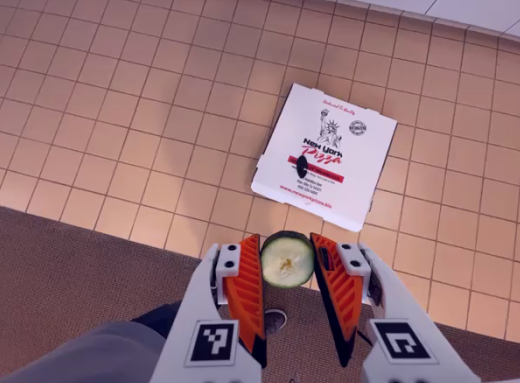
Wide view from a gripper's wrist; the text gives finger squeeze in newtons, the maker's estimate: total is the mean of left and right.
{"total": 8.2, "left": 8.3, "right": 8.1}